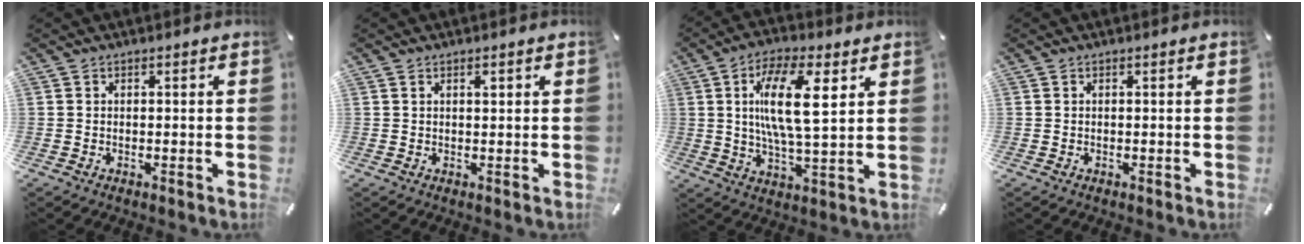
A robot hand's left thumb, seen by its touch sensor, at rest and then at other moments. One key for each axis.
{"total": 1.1, "fx": 0.5, "fy": 0.3, "fz": 0.9, "tx": -0.018, "ty": 0.001, "tz": 0.008}
{"total": 14.6, "fx": 4.3, "fy": 4.6, "fz": 13.2, "tx": -0.249, "ty": -0.007, "tz": 0.065}
{"total": 0.0}